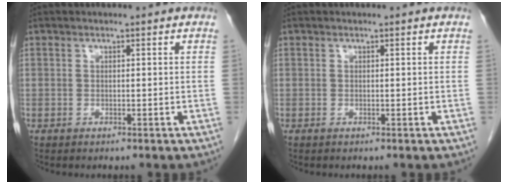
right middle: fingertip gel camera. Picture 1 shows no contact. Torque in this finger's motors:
{"motor_torque": [0.00, 0.00, 0.00, 0.00]}